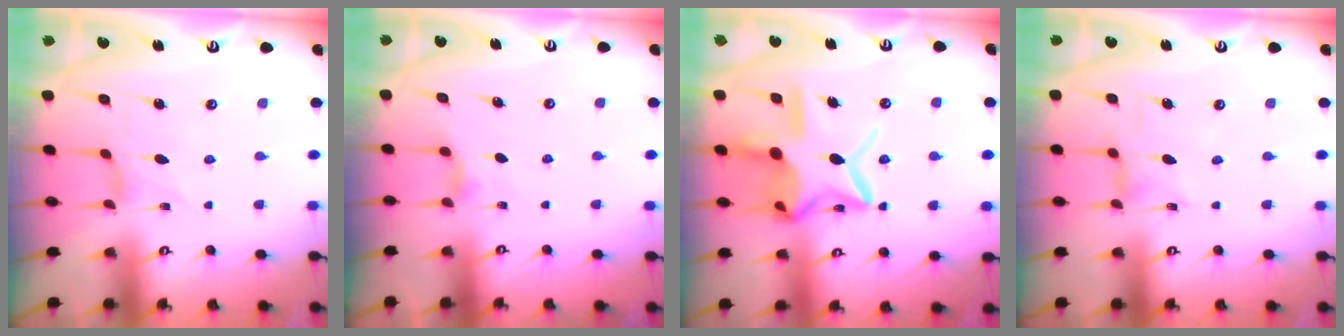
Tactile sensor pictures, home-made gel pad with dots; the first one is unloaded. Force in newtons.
{"total": 3.6, "press": 3.5, "slide": 0.6}
{"total": 18.2, "press": 18.1, "slide": 1.3}
{"total": 1.4, "press": 1.4, "slide": 0.3}